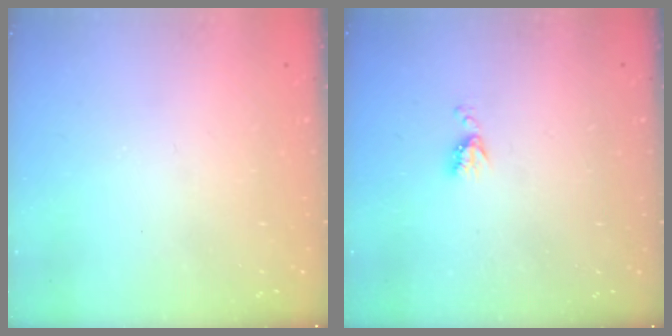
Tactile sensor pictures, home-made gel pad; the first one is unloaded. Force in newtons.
{"total": 4.8, "press": 4.8, "slide": 0.7}